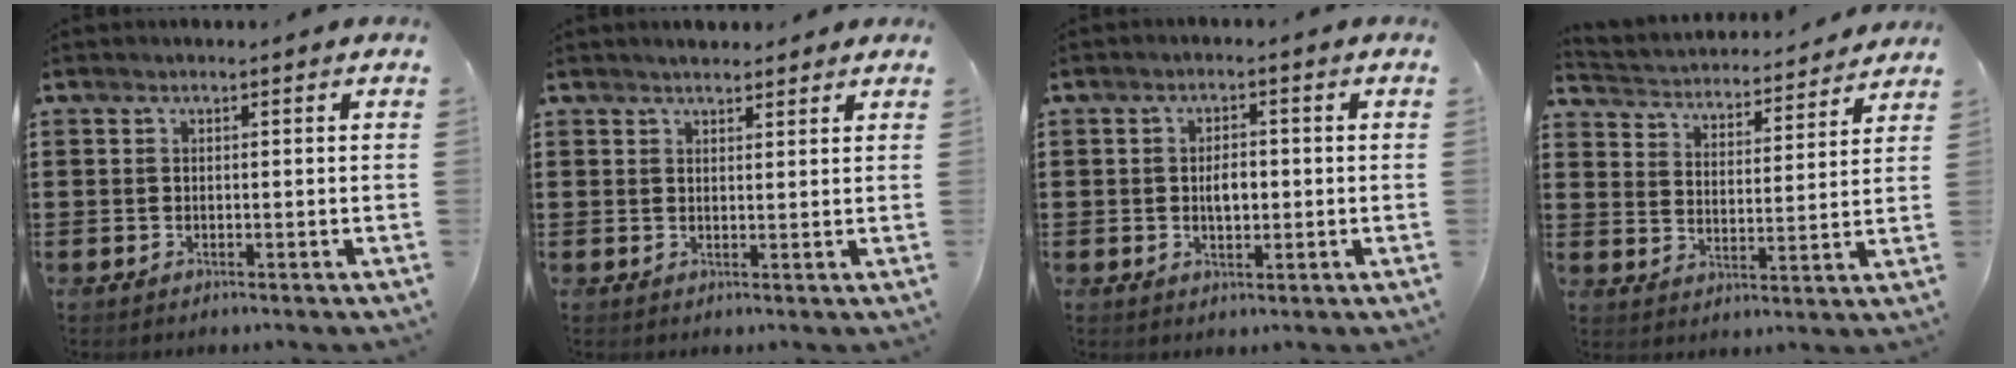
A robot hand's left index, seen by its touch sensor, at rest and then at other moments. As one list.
[{"total": 1.9, "force": [1.9, 0.4, 0.2], "torque": [-0.008, 0.004, 0.036]}, {"total": 3.0, "force": [-0.1, 1.5, 2.6], "torque": [-0.043, 0.000, -0.006]}, {"total": 3.3, "force": [3.2, 0.4, -0.1], "torque": [-0.021, -0.030, 0.048]}]